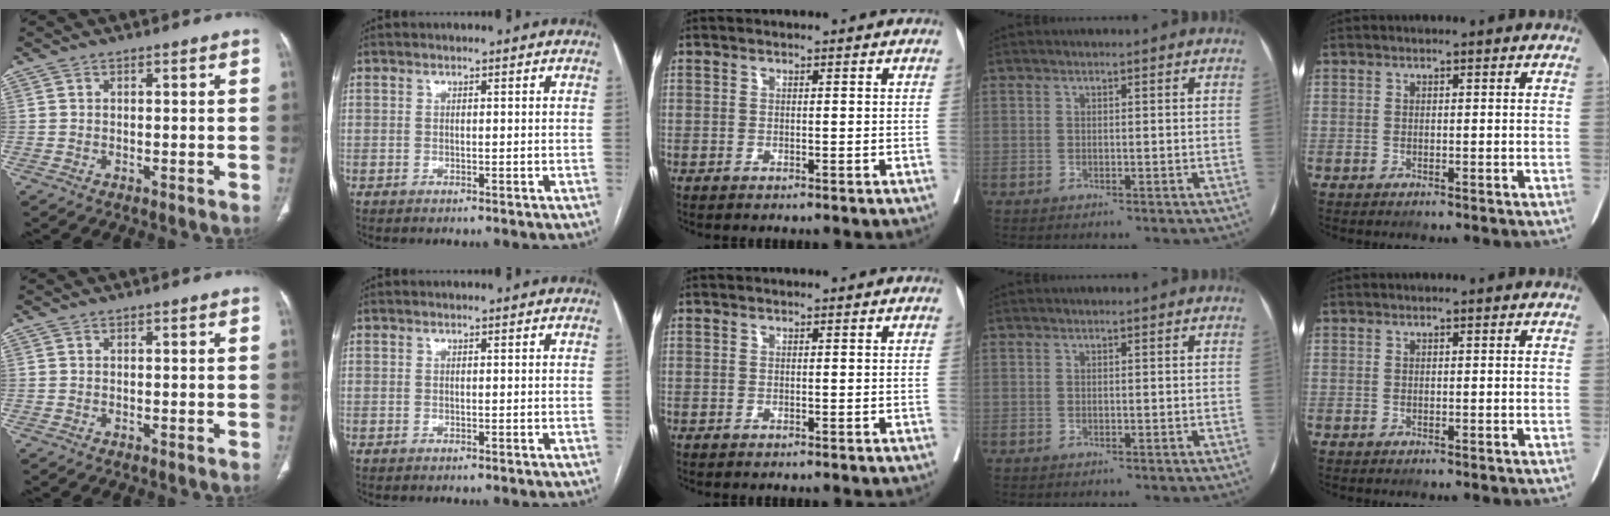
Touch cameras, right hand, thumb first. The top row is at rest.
{}